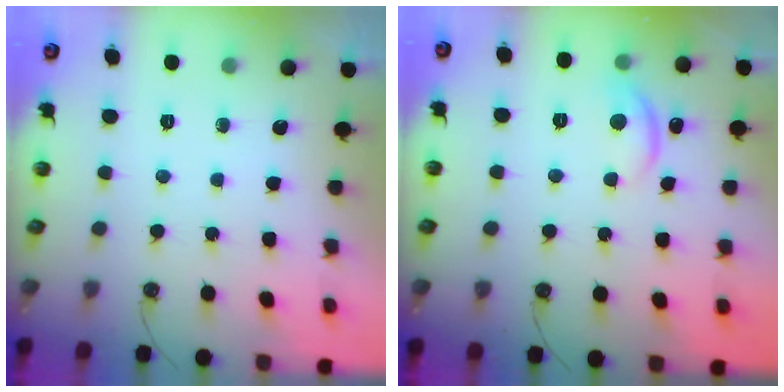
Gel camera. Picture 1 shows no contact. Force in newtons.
{"total": 4.7, "press": 4.7, "slide": 0.5}